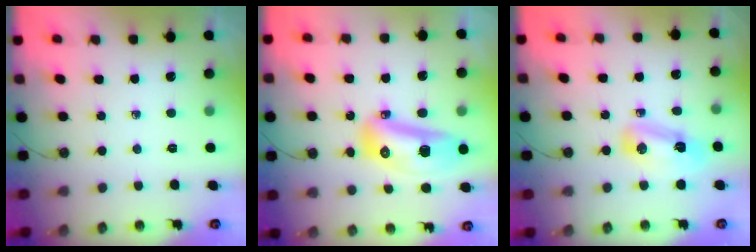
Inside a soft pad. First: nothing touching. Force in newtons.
{"total": 15.7, "press": 15.5, "slide": 2.2}
{"total": 7.3, "press": 7.3, "slide": 0.3}